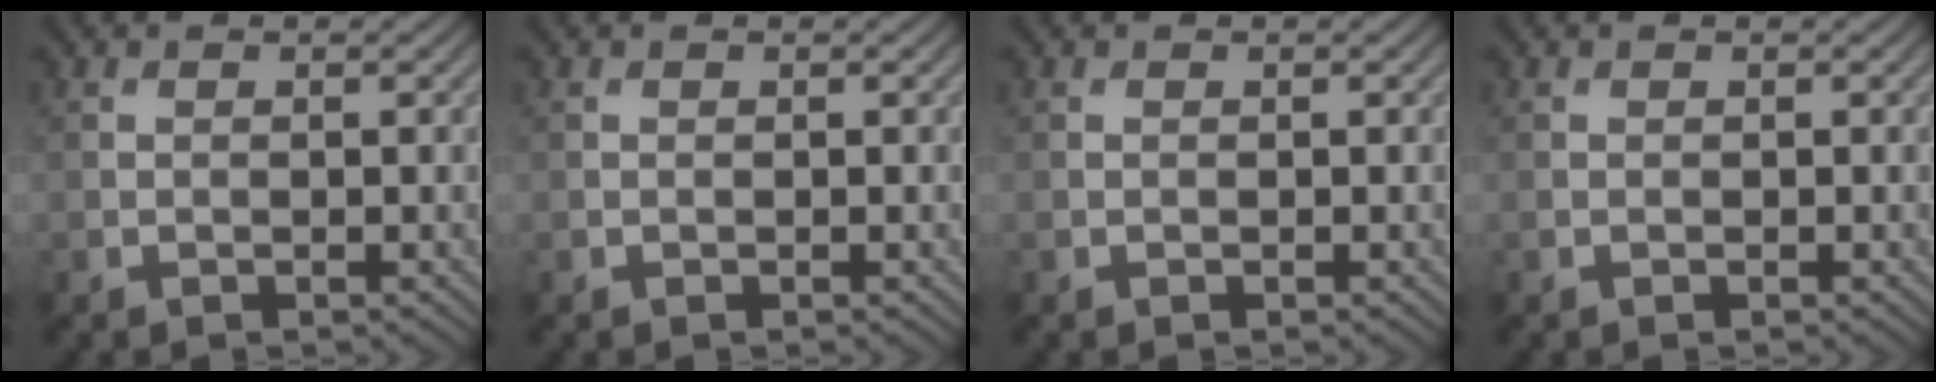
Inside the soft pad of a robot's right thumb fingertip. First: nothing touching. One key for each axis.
{"total": 0.0}
{"total": 0.0}
{"total": 0.0}